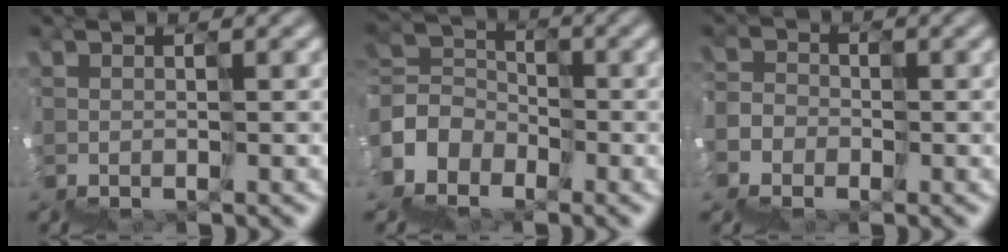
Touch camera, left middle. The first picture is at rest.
{"total": 4.8, "force": [-3.8, 2.4, -1.7], "torque": [0.037, 0.019, -0.093]}
{"total": 6.1, "force": [-4.8, 3.5, -1.6], "torque": [0.034, -0.014, -0.079]}